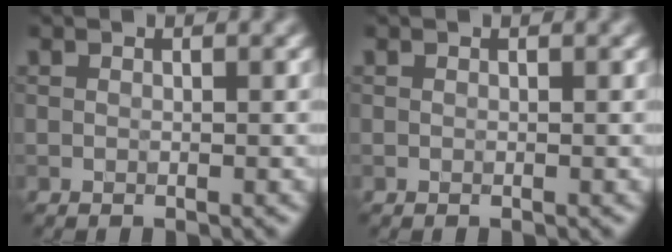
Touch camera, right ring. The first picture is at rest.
{"total": 0.0}